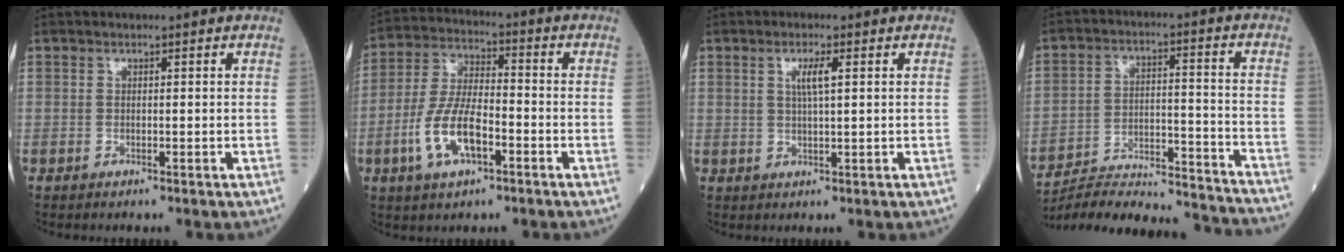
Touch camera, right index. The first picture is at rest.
{"total": 10.3, "force": [-3.7, 3.8, 8.8], "torque": [-0.187, 0.005, -0.071]}
{"total": 3.1, "force": [1.1, 0.2, 2.9], "torque": [-0.057, 0.000, 0.019]}
{"total": 25.0, "force": [-23.8, 1.6, 7.6], "torque": [-0.101, -0.013, -0.338]}